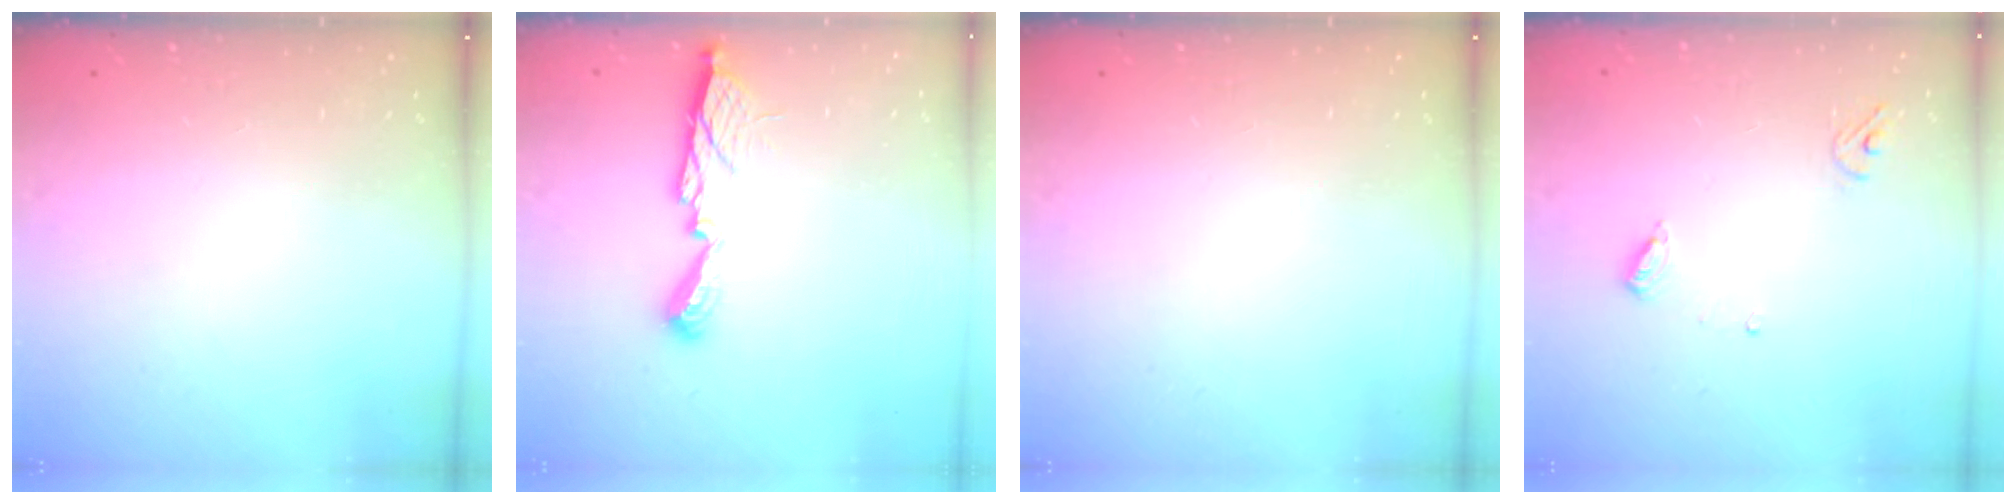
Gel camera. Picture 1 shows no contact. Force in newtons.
{"total": 10.6, "press": 10.6, "slide": 0.6}
{"total": 0.0}
{"total": 3.6, "press": 3.6, "slide": 0.3}